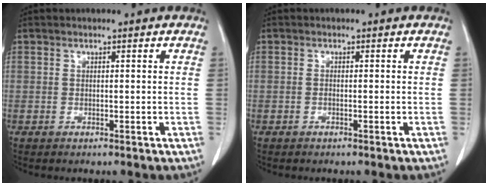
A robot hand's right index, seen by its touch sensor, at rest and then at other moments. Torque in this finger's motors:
{"motor_torque": [-0.05, 0.08, -0.03, -0.01]}